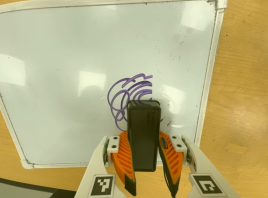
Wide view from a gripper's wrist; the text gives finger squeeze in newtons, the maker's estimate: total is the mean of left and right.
{"total": 11.6, "left": 11.2, "right": 12.0}